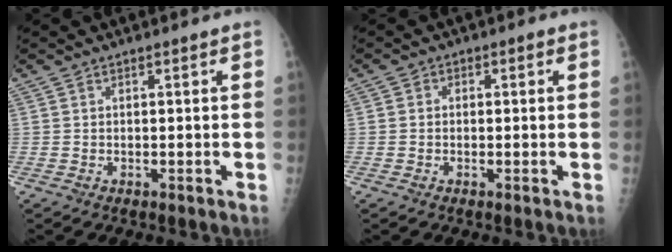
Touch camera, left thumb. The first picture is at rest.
{"total": 1.7, "force": [0.0, 1.5, 0.6], "torque": [0.004, 0.005, -0.007]}